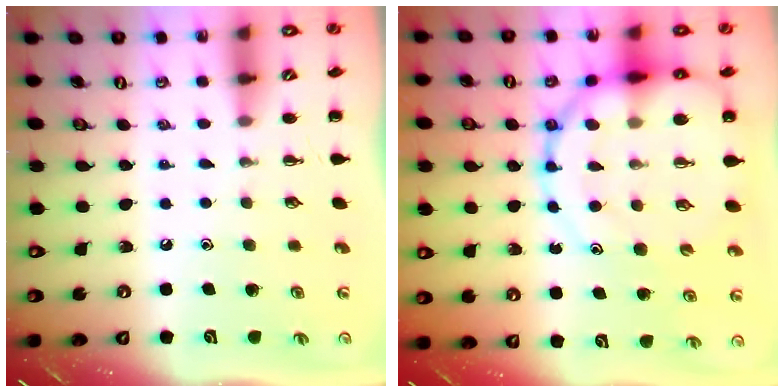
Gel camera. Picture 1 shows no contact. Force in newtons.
{"total": 20.2, "press": 19.9, "slide": 3.6}